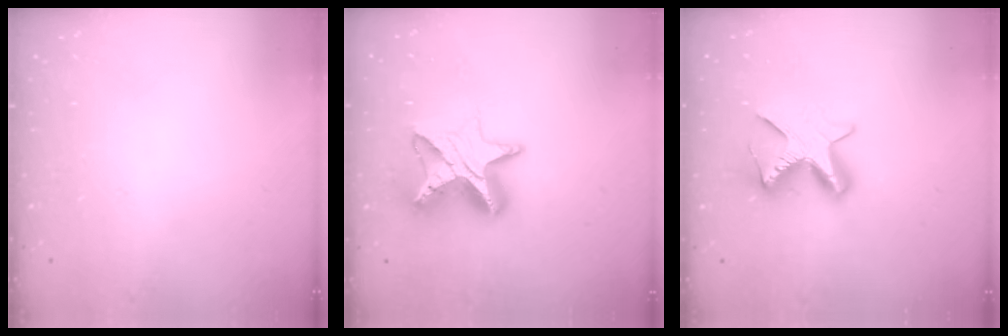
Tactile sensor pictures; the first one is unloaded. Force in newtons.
{"total": 12.3, "press": 12.3, "slide": 0.7}
{"total": 10.6, "press": 10.6, "slide": 0.3}